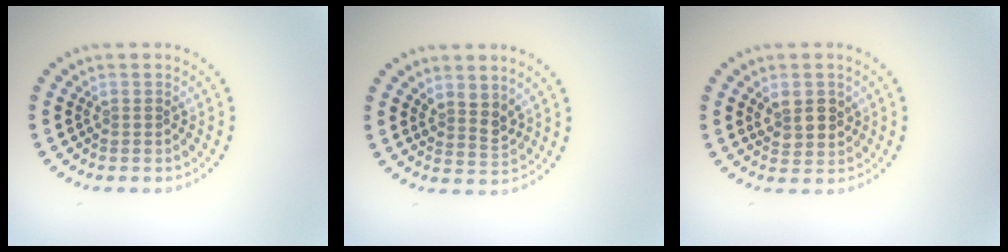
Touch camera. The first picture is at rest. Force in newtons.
{"total": 2.1, "press": 1.6, "slide": 1.4}
{"total": 2.6, "press": 2.5, "slide": 0.8}